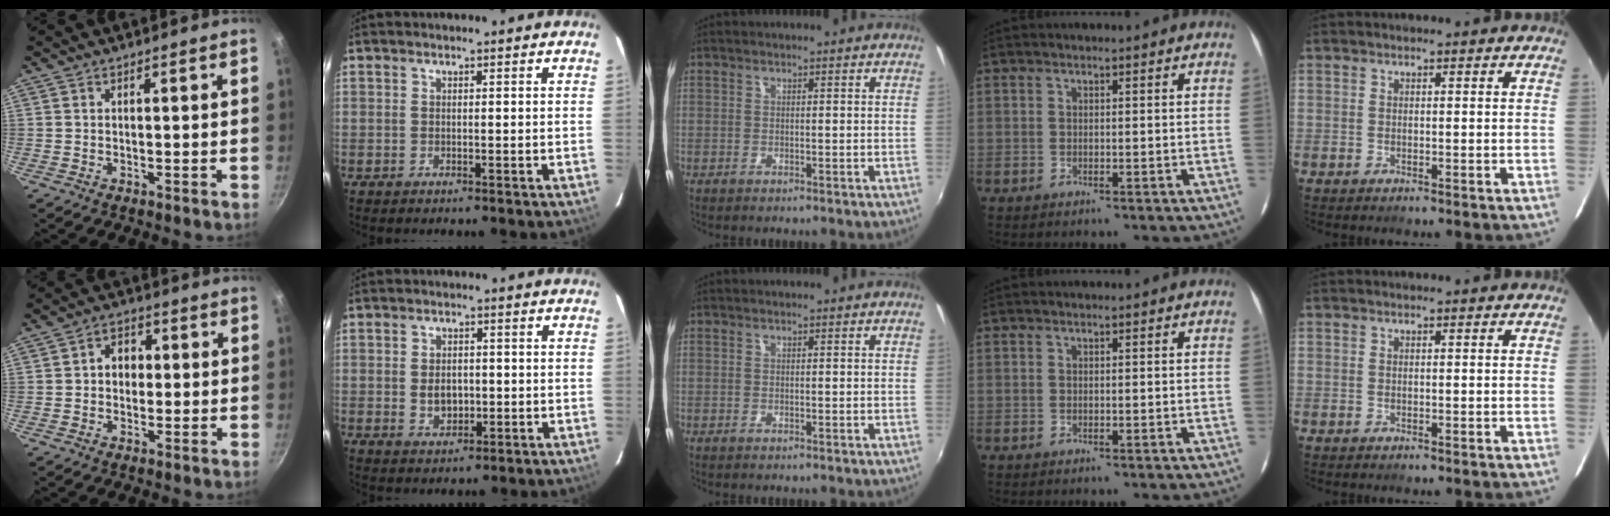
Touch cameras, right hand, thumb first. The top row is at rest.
{"thumb": {"total": 4.9, "force": [0.2, 4.0, 2.8], "torque": [-0.013, 0.011, -0.003]}, "index": {"total": 4.6, "force": [-0.5, 3.4, 3.1], "torque": [-0.052, -0.002, -0.002]}}